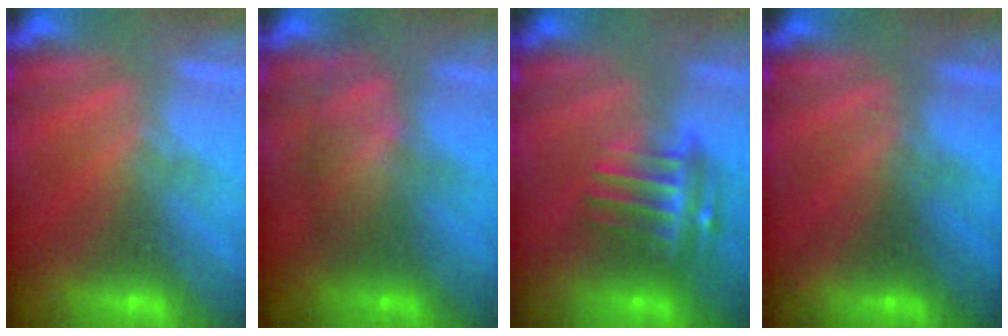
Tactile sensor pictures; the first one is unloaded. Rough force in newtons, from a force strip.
{"total": 2.3}
{"total": 6.7}
{"total": 2.7}